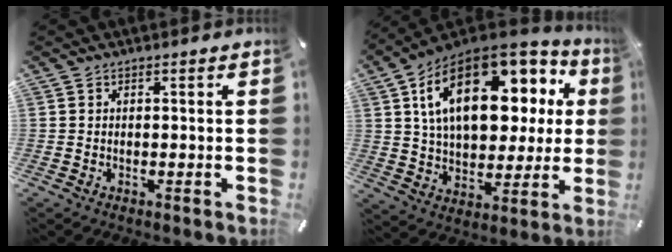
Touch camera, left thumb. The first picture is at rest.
{"total": 22.6, "force": [8.7, 13.1, 16.2], "torque": [-0.293, -0.043, 0.143]}